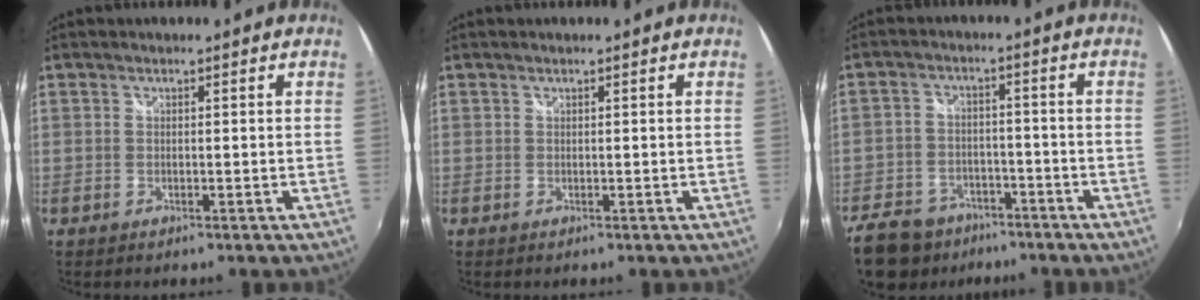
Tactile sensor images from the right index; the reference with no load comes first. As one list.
[{"total": 0.0}, {"total": 14.5, "force": [-9.9, 8.9, 5.6], "torque": [-0.160, 0.004, -0.148]}]